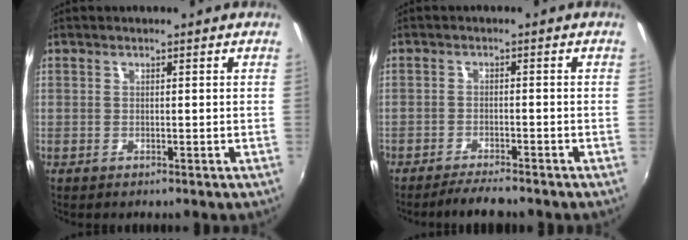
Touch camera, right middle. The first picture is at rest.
{"total": 4.3, "force": [-3.9, 0.4, 1.7], "torque": [-0.049, -0.008, -0.070]}